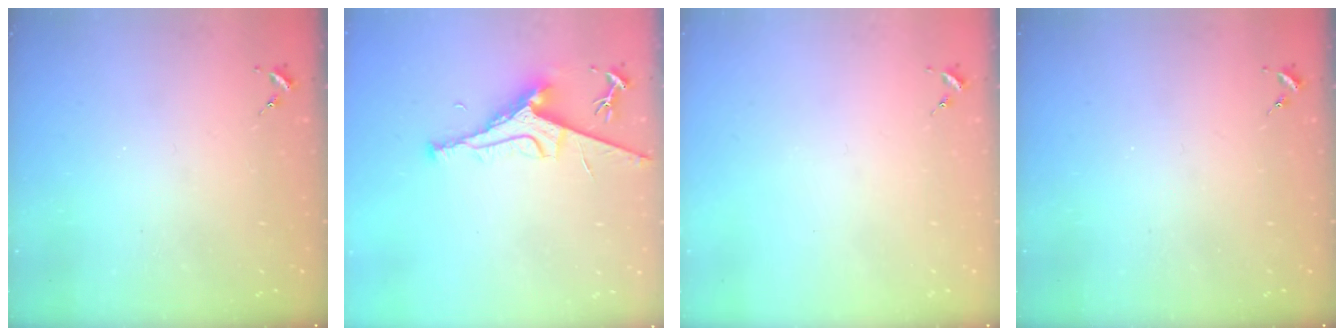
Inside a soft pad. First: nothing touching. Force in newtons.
{"total": 8.6, "press": 8.5, "slide": 1.1}
{"total": 0.0}
{"total": 0.0}